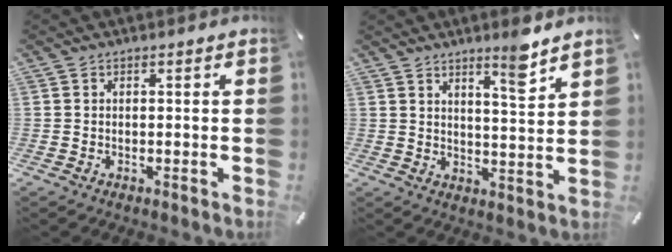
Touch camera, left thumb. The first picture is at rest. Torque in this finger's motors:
{"motor_torque": [0.10, -0.45, 0.04, -0.05, -0.05]}